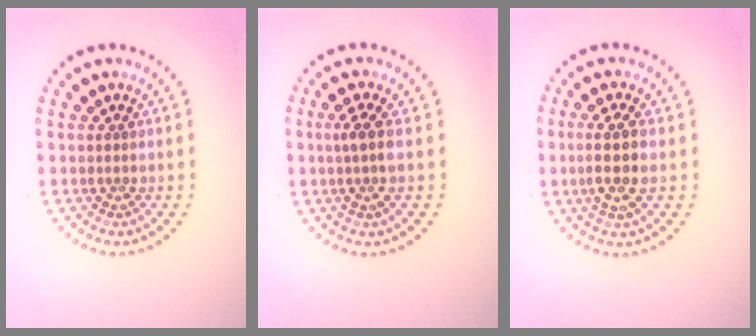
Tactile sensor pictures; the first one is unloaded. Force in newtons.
{"total": 2.1, "press": 1.6, "slide": 1.4}
{"total": 3.3, "press": 3.0, "slide": 1.3}